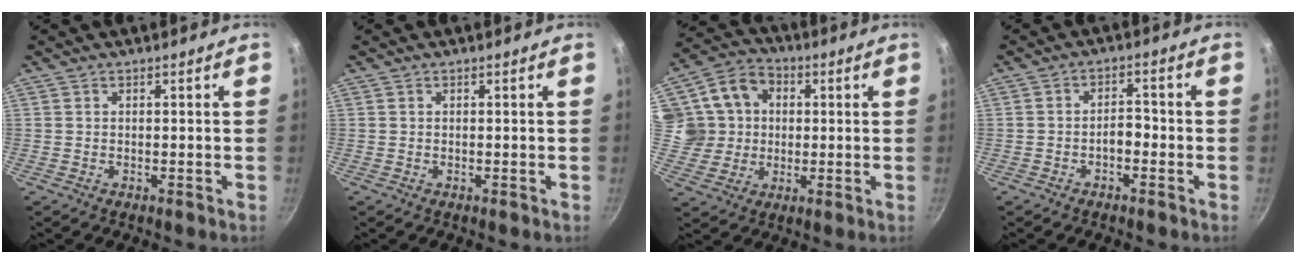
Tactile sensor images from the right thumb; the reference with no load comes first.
{"total": 0.0}
{"total": 12.9, "force": [2.2, 11.6, 5.0], "torque": [-0.064, 0.014, 0.036]}
{"total": 3.1, "force": [-1.5, 1.7, 2.1], "torque": [-0.020, 0.023, -0.026]}